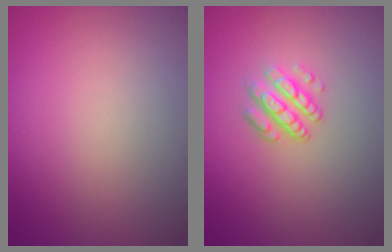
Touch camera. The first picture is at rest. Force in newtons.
{"total": 3.1, "press": 2.3, "slide": 2.0}